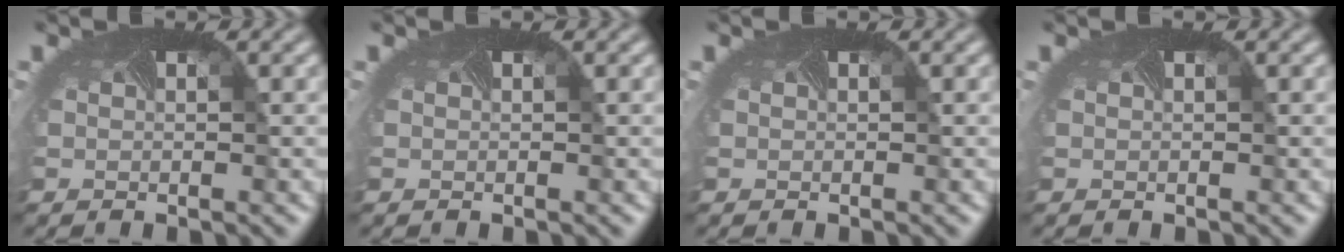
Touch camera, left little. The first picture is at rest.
{"total": 0.0}
{"total": 0.0}
{"total": 0.0}